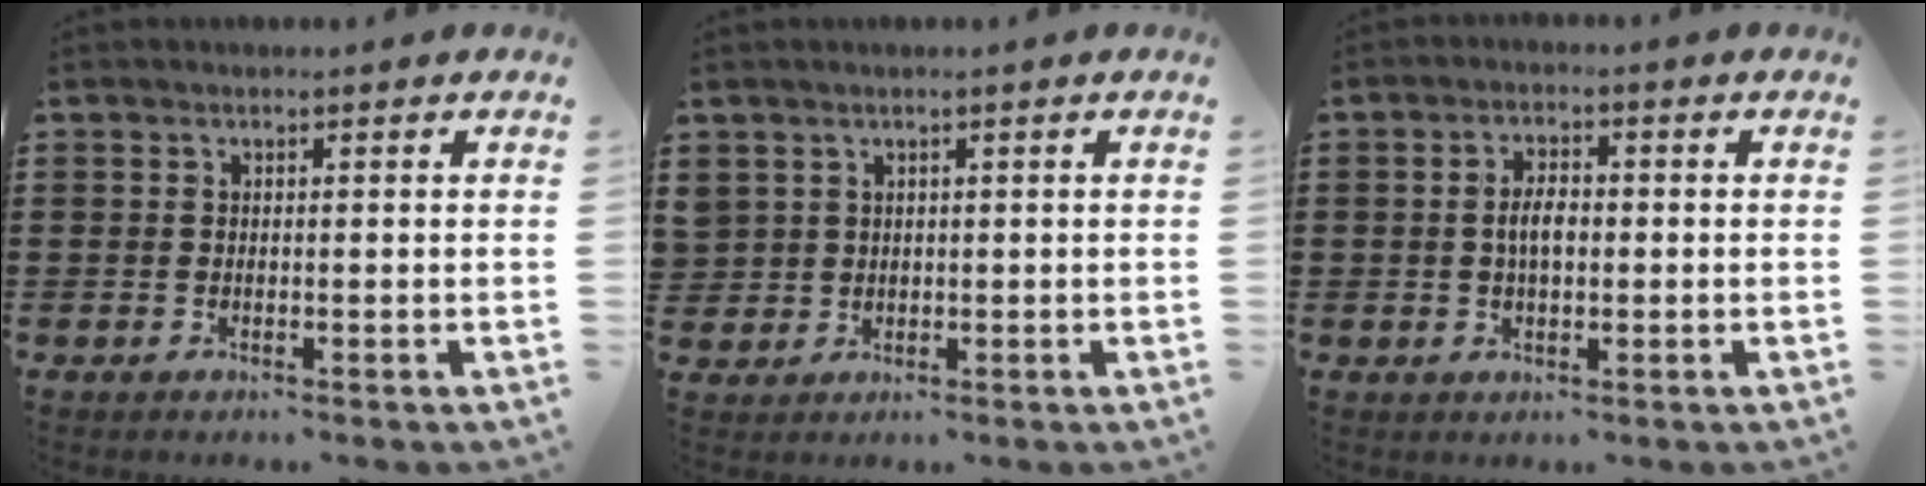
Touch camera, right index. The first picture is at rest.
{"total": 1.7, "force": [1.0, 1.4, 0.0], "torque": [-0.008, 0.006, 0.020]}
{"total": 3.5, "force": [-0.1, 1.6, 3.1], "torque": [-0.060, 0.004, -0.003]}